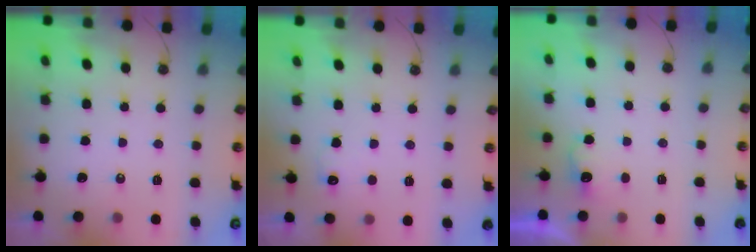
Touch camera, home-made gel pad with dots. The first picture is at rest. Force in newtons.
{"total": 5.8, "press": 5.7, "slide": 1.3}
{"total": 3.3, "press": 3.2, "slide": 1.0}